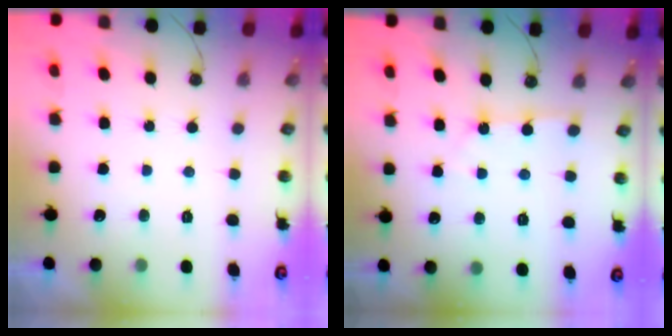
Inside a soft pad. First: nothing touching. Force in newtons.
{"total": 2.2, "press": 2.2, "slide": 0.3}